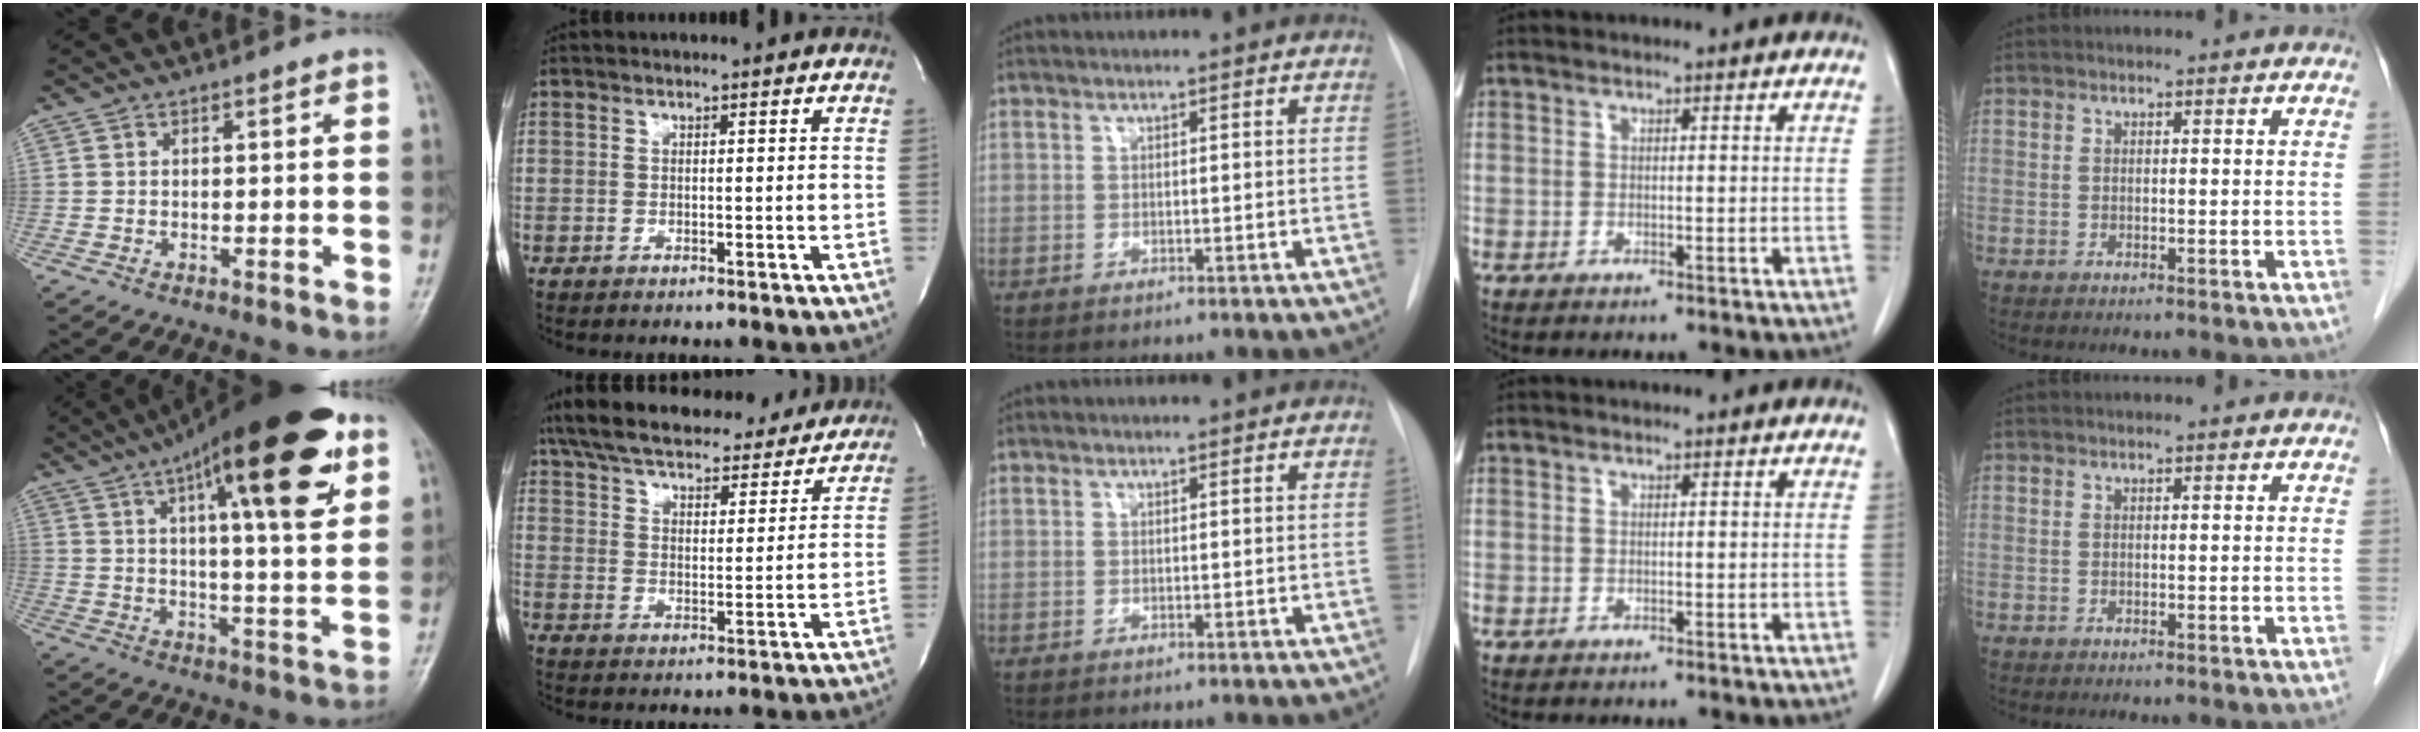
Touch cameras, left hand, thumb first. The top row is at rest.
{"thumb": {"total": 25.1, "force": [11.2, 6.5, 21.5], "torque": [-0.312, -0.010, 0.164]}, "index": {"total": 24.6, "force": [21.7, 6.3, 9.7], "torque": [-0.173, 0.029, 0.303]}}